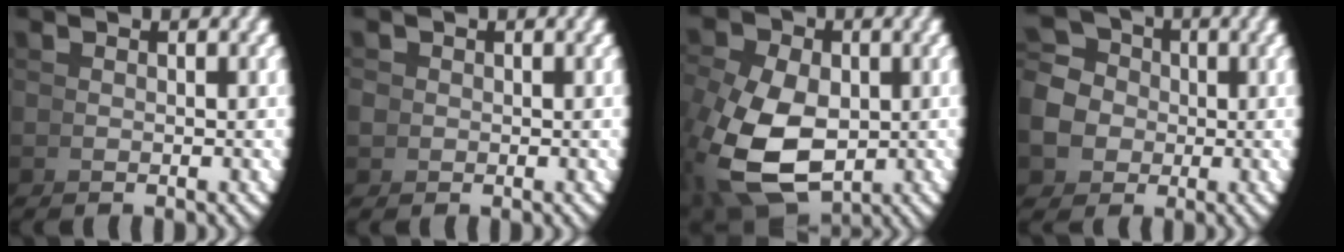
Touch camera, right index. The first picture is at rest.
{"total": 1.0, "force": [0.2, 0.9, 0.2], "torque": [0.001, -0.003, 0.005]}
{"total": 7.2, "force": [-1.1, 5.1, 4.9], "torque": [-0.113, -0.041, 0.007]}
{"total": 8.2, "force": [-0.1, 7.5, 3.3], "torque": [-0.076, -0.026, 0.002]}